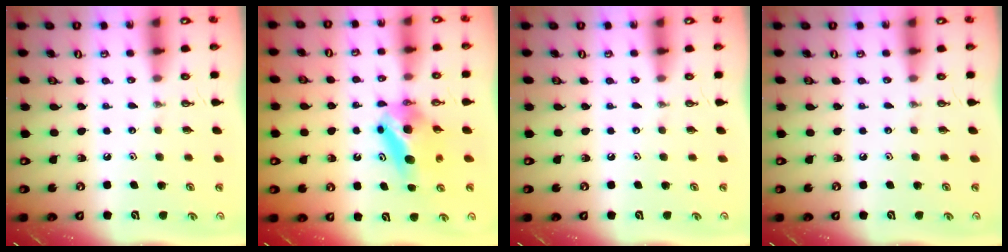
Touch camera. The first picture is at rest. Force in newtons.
{"total": 8.5, "press": 5.4, "slide": 6.5}
{"total": 0.0}
{"total": 0.0}